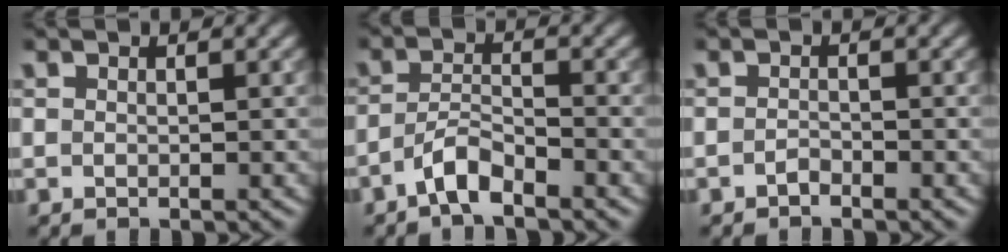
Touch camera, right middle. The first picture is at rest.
{"total": 2.8, "force": [-2.1, 0.6, 1.7], "torque": [-0.034, 0.008, -0.047]}
{"total": 0.7, "force": [-0.6, 0.2, 0.3], "torque": [-0.006, 0.002, -0.014]}